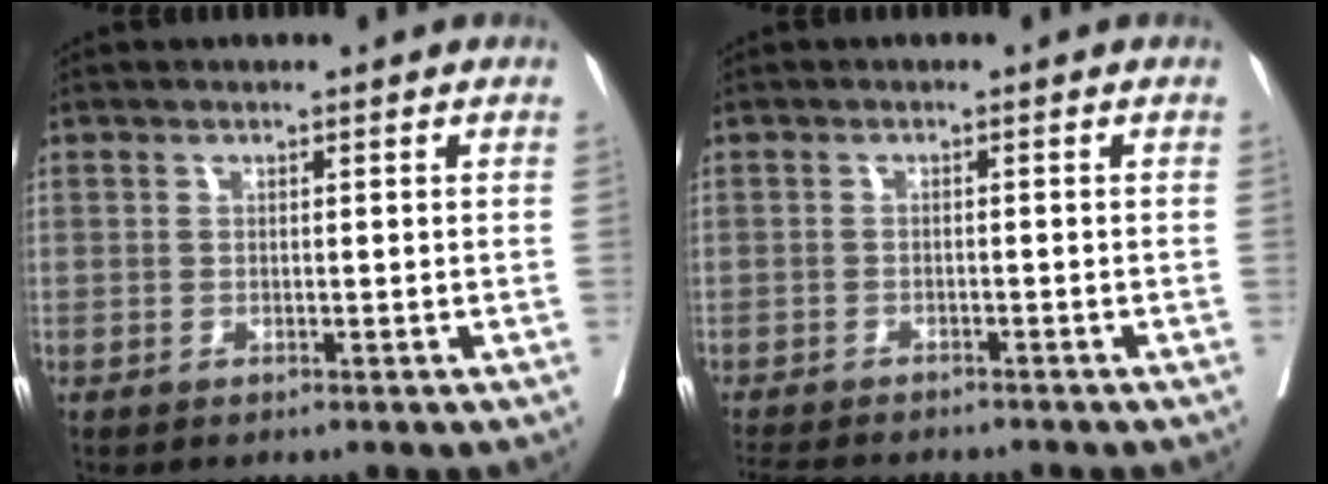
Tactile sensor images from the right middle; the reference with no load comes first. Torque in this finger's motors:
{"motor_torque": [0.57, -0.58, 0.07, 0.03]}